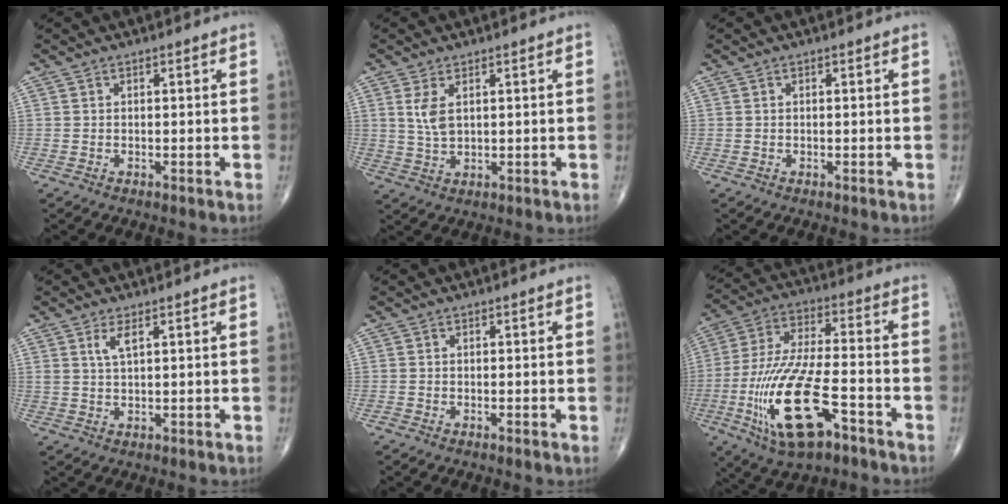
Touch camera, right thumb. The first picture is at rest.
{"total": 4.1, "force": [1.4, 2.0, 3.3], "torque": [-0.067, -0.005, 0.036]}
{"total": 0.0}
{"total": 2.8, "force": [1.3, 0.7, 2.3], "torque": [-0.054, -0.006, 0.031]}
{"total": 0.5, "force": [-0.3, 0.1, 0.4], "torque": [-0.010, -0.002, -0.009]}
{"total": 19.4, "force": [-7.8, 7.0, 16.3], "torque": [-0.344, 0.027, -0.132]}